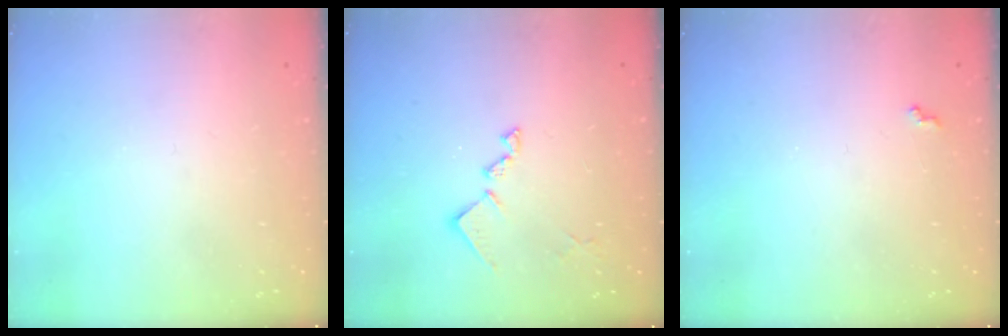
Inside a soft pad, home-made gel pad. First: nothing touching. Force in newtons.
{"total": 10.6, "press": 10.5, "slide": 0.5}
{"total": 4.6, "press": 4.5, "slide": 0.7}